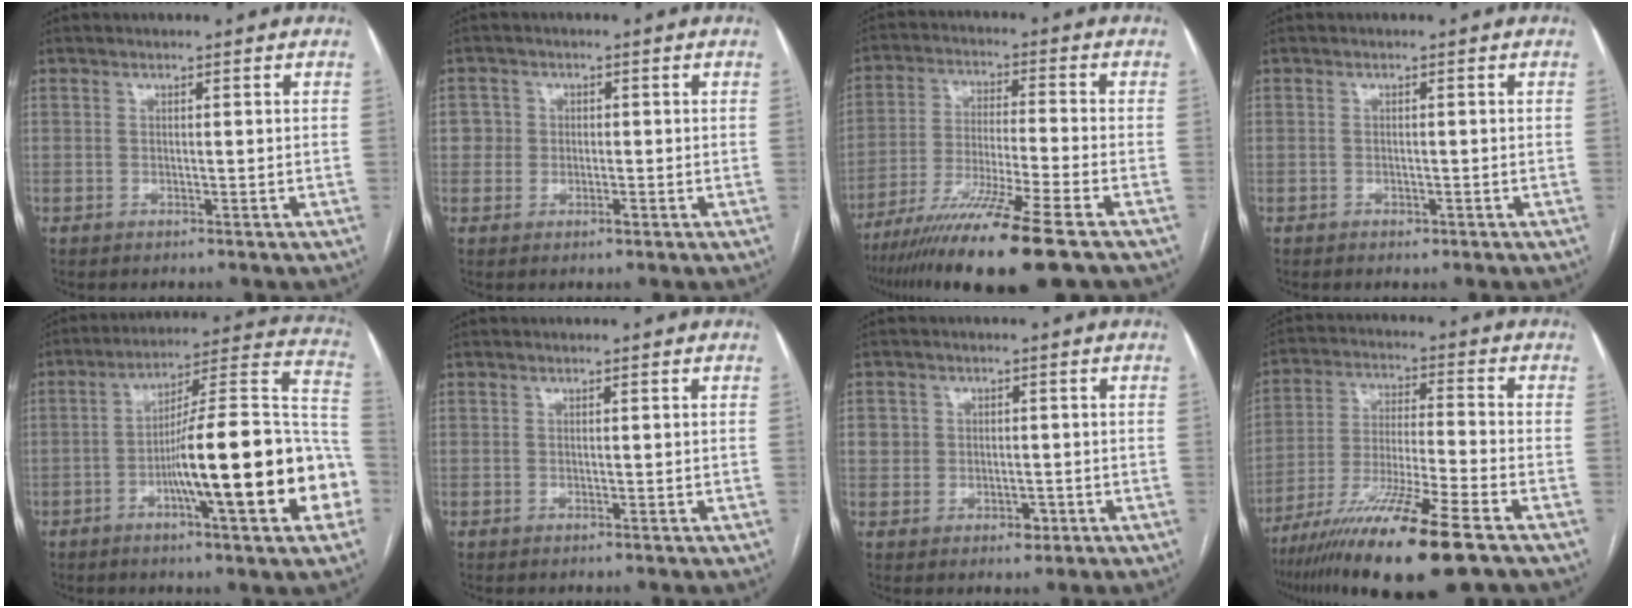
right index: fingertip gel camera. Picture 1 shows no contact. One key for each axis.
{"total": 2.8, "fx": -0.1, "fy": 2.7, "fz": 0.7, "tx": 0.001, "ty": 0.006, "tz": -0.005}
{"total": 15.4, "fx": -10.9, "fy": -1.0, "fz": 10.9, "tx": -0.199, "ty": -0.045, "tz": -0.186}
{"total": 1.0, "fx": -0.6, "fy": 0.6, "fz": 0.5, "tx": -0.010, "ty": 0.001, "tz": -0.005}
{"total": 23.0, "fx": -6.3, "fy": 2.6, "fz": 21.9, "tx": -0.248, "ty": 0.024, "tz": -0.090}
{"total": 0.0}
{"total": 4.0, "fx": -0.6, "fy": 3.5, "fz": 1.8, "tx": -0.016, "ty": 0.008, "tz": 0.001}
{"total": 16.9, "fx": -11.0, "fy": 0.4, "fz": 12.9, "tx": -0.236, "ty": -0.043, "tz": -0.195}